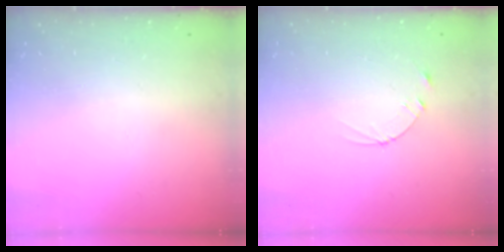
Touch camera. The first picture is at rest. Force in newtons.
{"total": 2.4, "press": 2.3, "slide": 0.2}